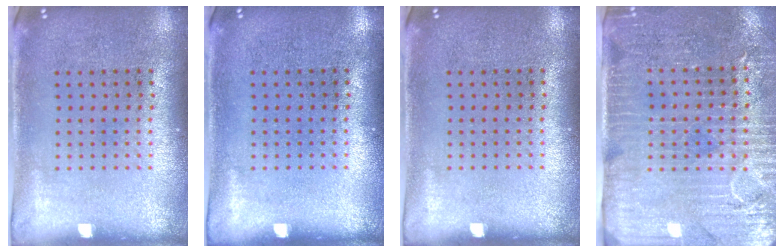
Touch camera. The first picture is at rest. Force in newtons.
{"total": 0.0}
{"total": 0.0}
{"total": 3.5, "press": 3.2, "slide": 1.4}